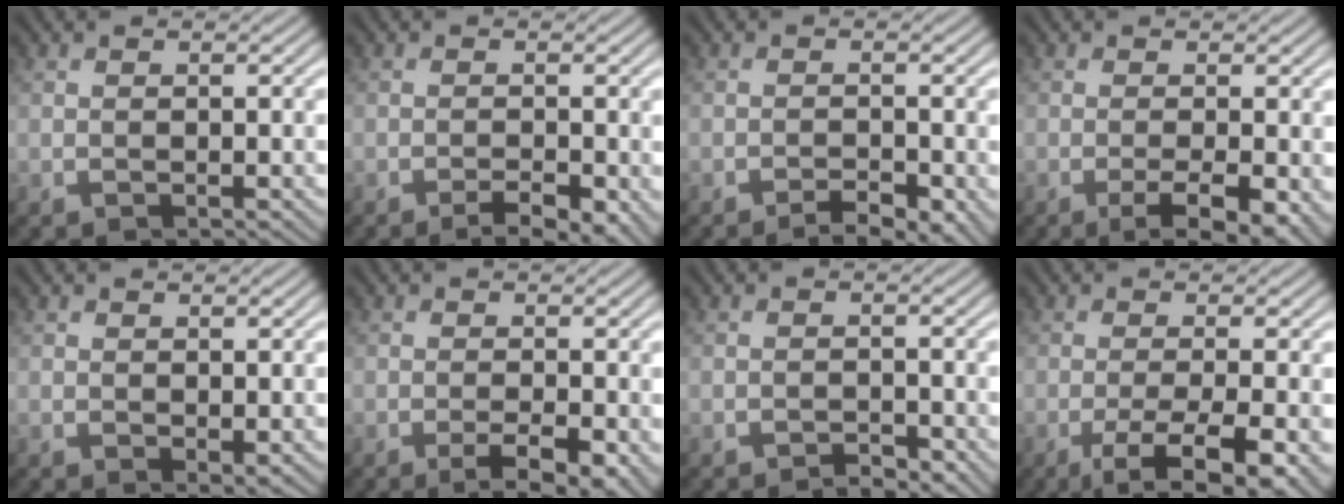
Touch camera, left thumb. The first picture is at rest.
{"total": 3.9, "force": [-2.4, 0.9, 3.0], "torque": [-0.046, 0.001, -0.032]}
{"total": 3.6, "force": [-2.4, 1.0, 2.4], "torque": [-0.039, 0.001, -0.033]}
{"total": 5.5, "force": [-2.2, 1.2, 4.9], "torque": [-0.076, 0.003, -0.033]}
{"total": 1.3, "force": [0.3, 0.6, 1.1], "torque": [-0.017, -0.005, 0.008]}
{"total": 4.9, "force": [-2.2, 1.1, 4.2], "torque": [-0.064, 0.003, -0.030]}
{"total": 1.7, "force": [-1.4, 0.5, 0.9], "torque": [-0.013, 0.001, -0.023]}
{"total": 8.2, "force": [-3.5, 1.9, 7.1], "torque": [-0.110, -0.002, -0.051]}